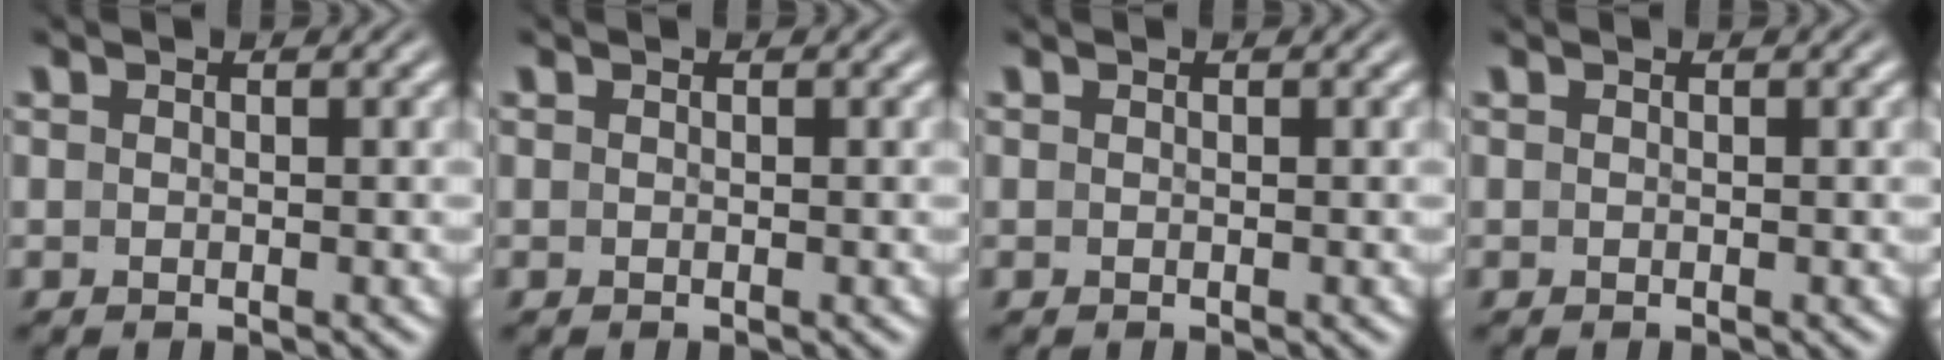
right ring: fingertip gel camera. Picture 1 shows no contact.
{"total": 0.0}
{"total": 0.0}
{"total": 0.0}